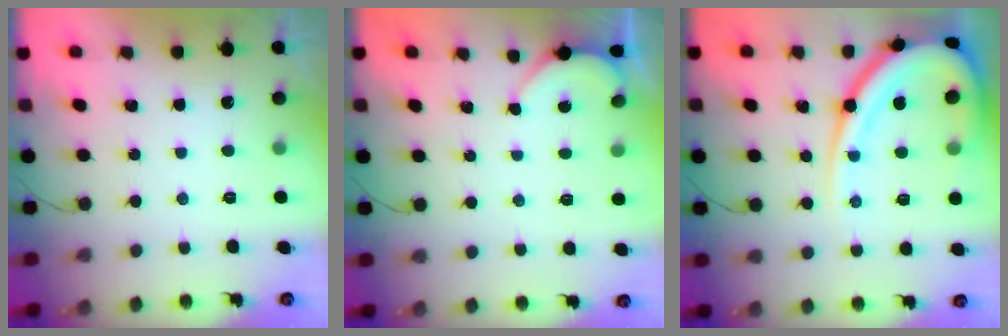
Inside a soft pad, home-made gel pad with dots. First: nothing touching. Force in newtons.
{"total": 1.4, "press": 1.4, "slide": 0.2}
{"total": 17.9, "press": 17.8, "slide": 1.2}